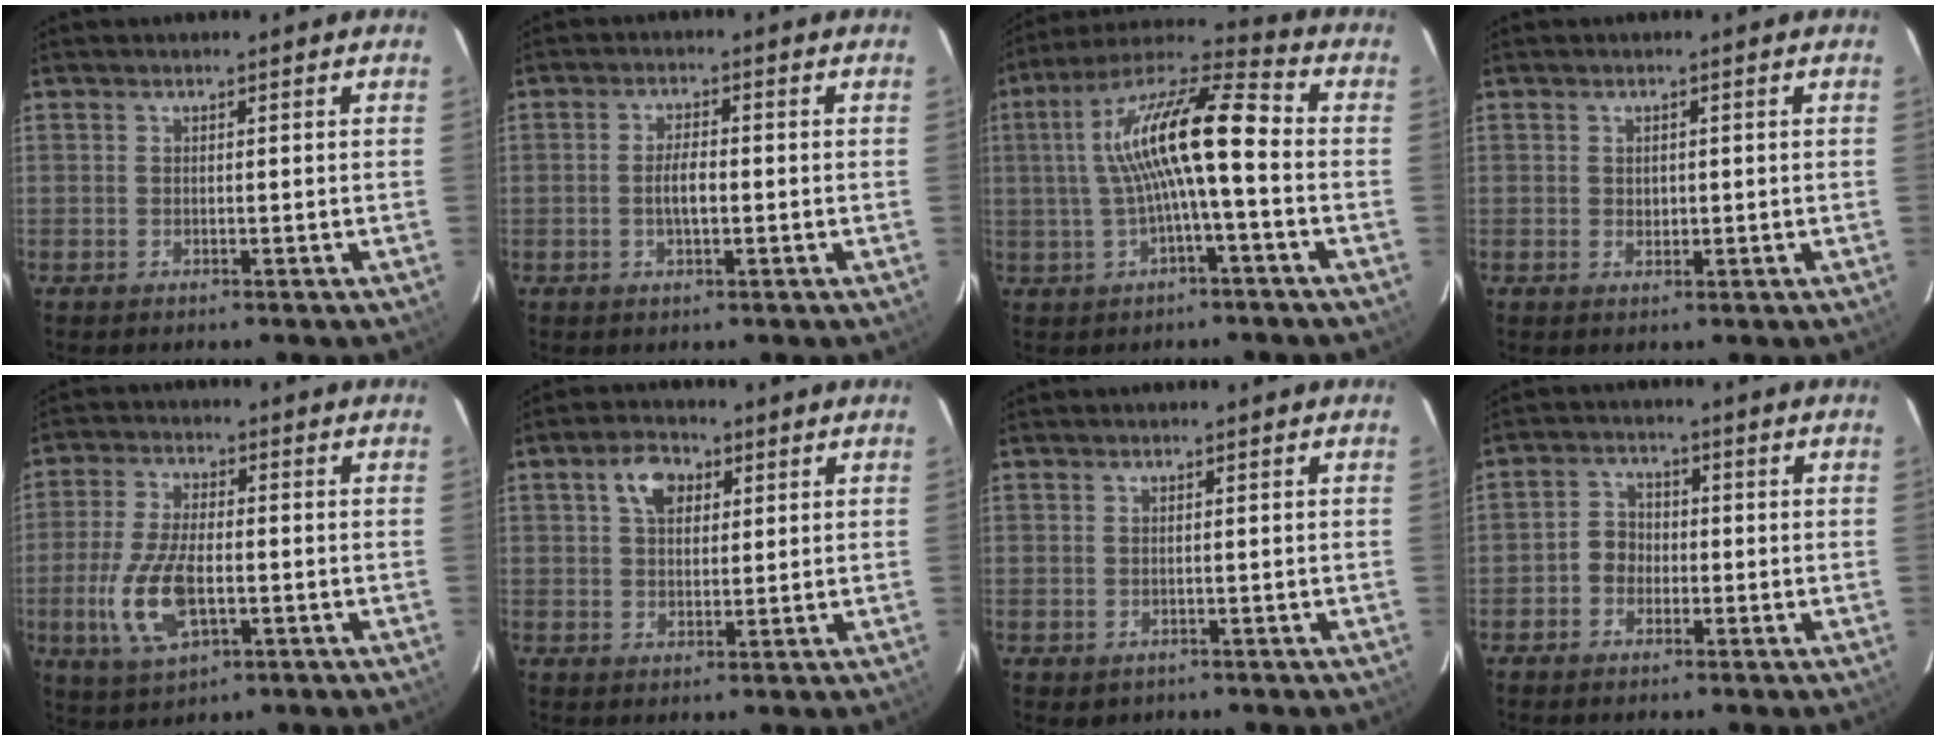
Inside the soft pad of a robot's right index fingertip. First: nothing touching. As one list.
[{"total": 3.5, "force": [-0.6, 1.2, 3.2], "torque": [-0.060, 0.001, -0.010]}, {"total": 14.3, "force": [-0.3, 2.5, 14.1], "torque": [-0.263, 0.029, -0.008]}, {"total": 1.3, "force": [0.2, 1.1, 0.5], "torque": [-0.006, 0.002, 0.004]}, {"total": 11.7, "force": [-2.8, 5.2, 10.1], "torque": [-0.216, -0.007, -0.048]}, {"total": 6.0, "force": [2.4, 3.9, 3.8], "torque": [-0.063, 0.021, 0.044]}, {"total": 1.3, "force": [0.1, 1.3, 0.3], "torque": [0.002, -0.001, 0.005]}, {"total": 4.0, "force": [-1.4, 3.4, 1.5], "torque": [-0.023, 0.015, -0.024]}]